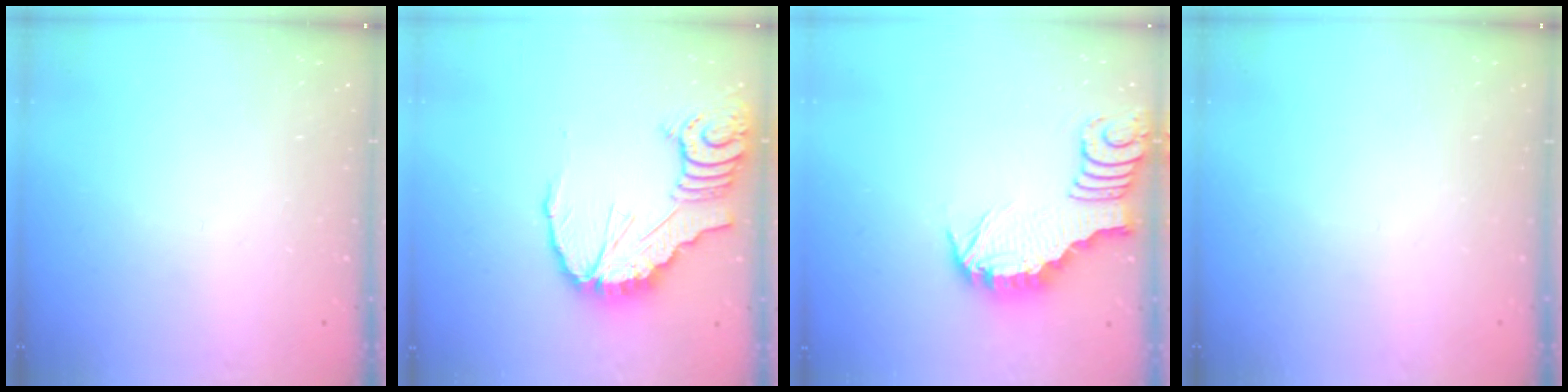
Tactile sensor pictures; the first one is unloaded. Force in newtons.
{"total": 14.5, "press": 14.4, "slide": 2.1}
{"total": 3.0, "press": 3.0, "slide": 0.3}
{"total": 0.0}